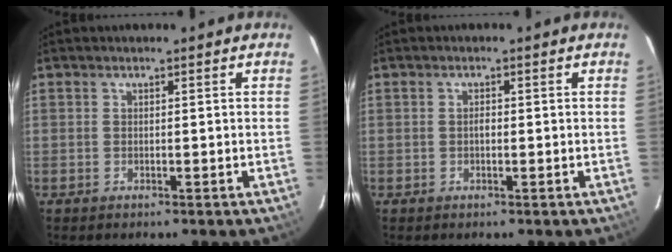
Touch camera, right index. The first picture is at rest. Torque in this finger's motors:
{"motor_torque": [0.31, 0.03, 0.18, 0.03]}